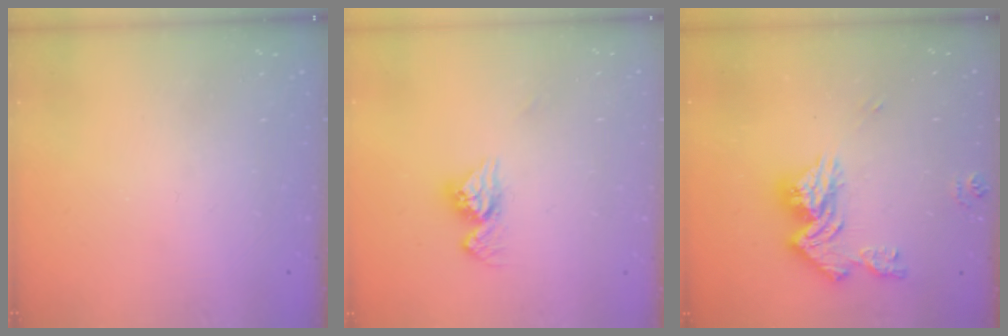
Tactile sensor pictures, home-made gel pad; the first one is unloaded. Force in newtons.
{"total": 11.1, "press": 11.0, "slide": 0.9}
{"total": 14.3, "press": 14.2, "slide": 1.5}